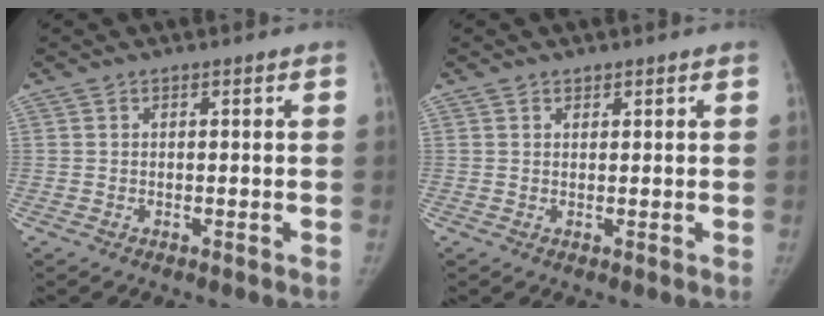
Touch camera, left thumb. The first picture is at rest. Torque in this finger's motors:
{"motor_torque": [-0.15, -0.11, -0.19, 0.01, -0.02]}